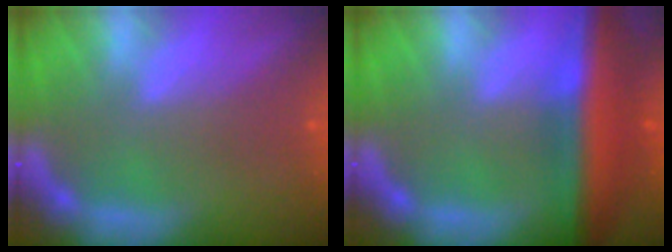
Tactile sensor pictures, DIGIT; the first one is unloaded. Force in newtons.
{"total": 9.5}